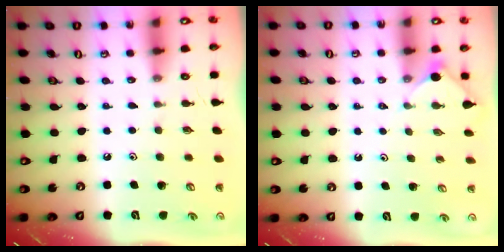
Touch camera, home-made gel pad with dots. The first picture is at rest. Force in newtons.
{"total": 2.9, "press": 2.8, "slide": 0.5}